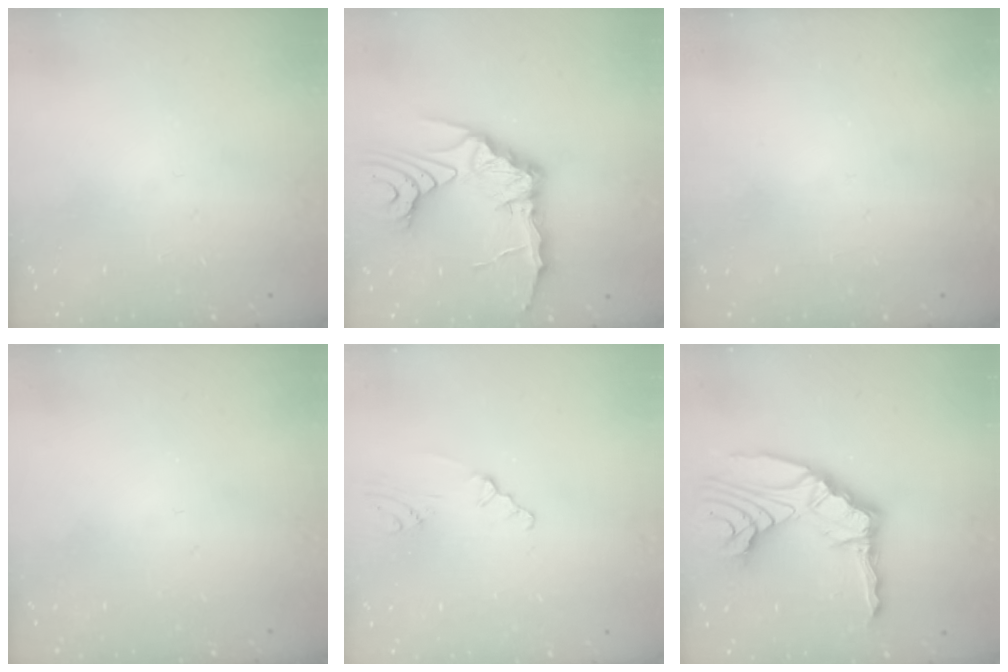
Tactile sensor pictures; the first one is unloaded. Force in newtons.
{"total": 15.1, "press": 15.1, "slide": 0.9}
{"total": 0.0}
{"total": 0.0}
{"total": 1.4, "press": 1.3, "slide": 0.4}
{"total": 18.4, "press": 18.1, "slide": 3.3}